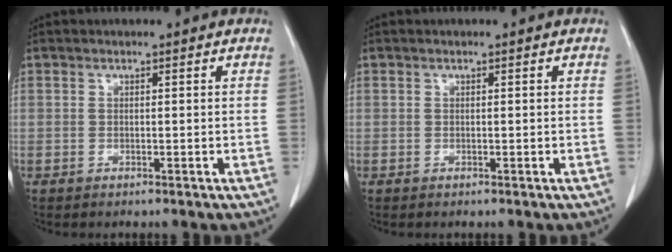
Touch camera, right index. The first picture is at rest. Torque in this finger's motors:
{"motor_torque": [0.00, 0.00, 0.00, 0.00]}